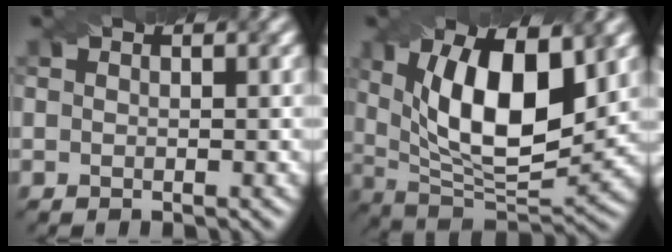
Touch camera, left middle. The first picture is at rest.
{"total": 12.0, "force": [2.8, 5.1, 10.5], "torque": [-0.163, -0.004, 0.045]}